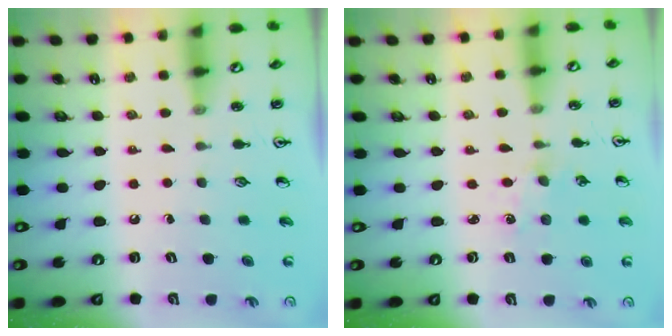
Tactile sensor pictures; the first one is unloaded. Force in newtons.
{"total": 1.0, "press": 0.9, "slide": 0.4}